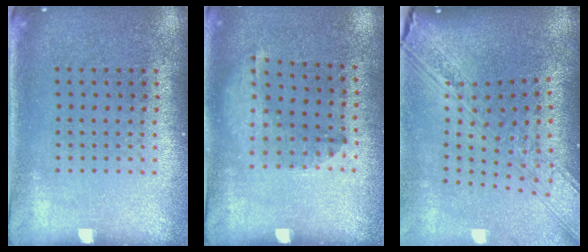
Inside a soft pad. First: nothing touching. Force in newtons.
{"total": 1.3, "press": 1.0, "slide": 0.8}
{"total": 3.5, "press": 2.6, "slide": 2.4}